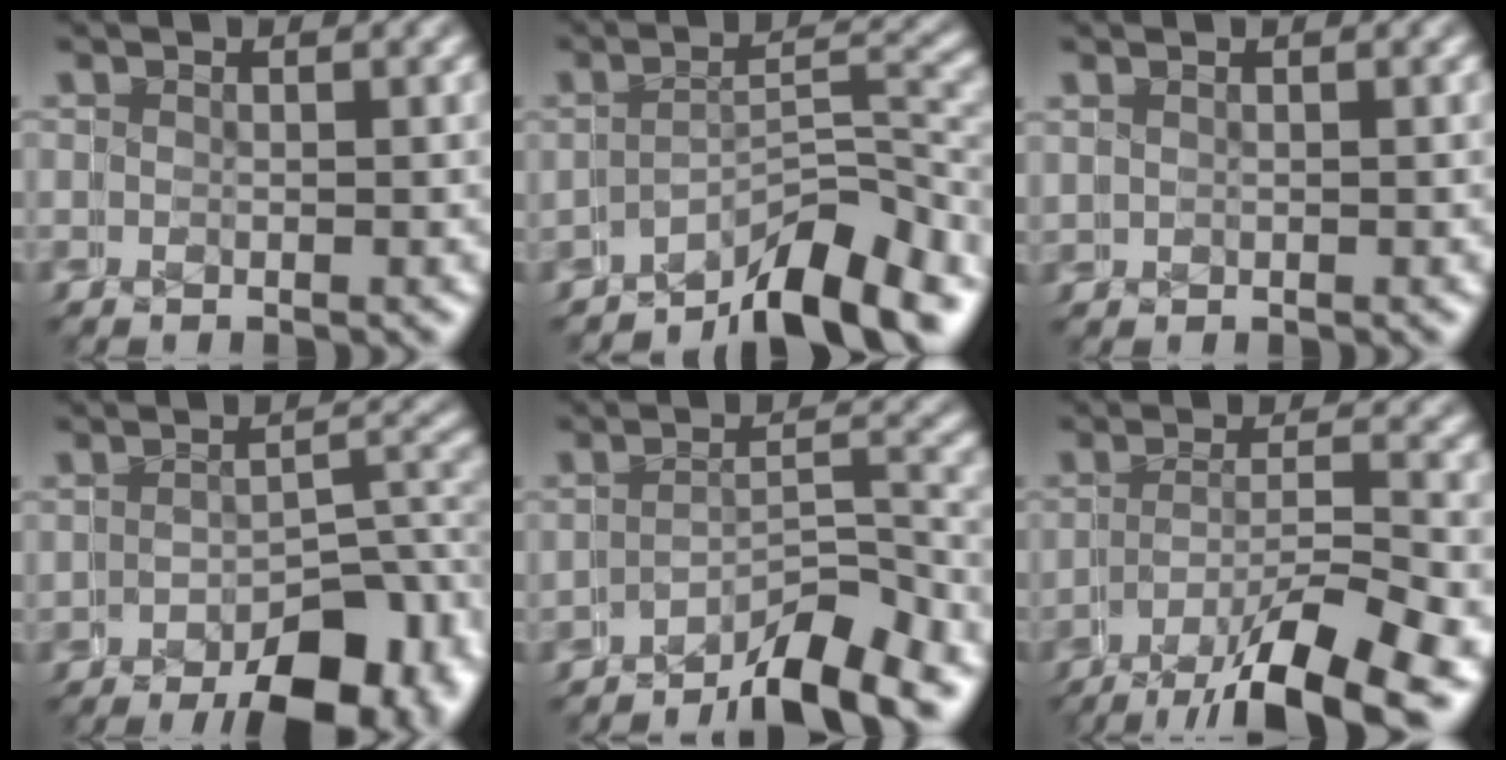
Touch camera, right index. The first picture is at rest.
{"total": 7.9, "force": [-6.5, 1.3, 4.3], "torque": [-0.020, 0.005, -0.094]}
{"total": 0.6, "force": [0.4, 0.0, -0.5], "torque": [0.011, 0.004, 0.004]}
{"total": 6.5, "force": [-4.4, 2.2, 4.2], "torque": [-0.016, 0.006, -0.067]}
{"total": 5.9, "force": [-5.5, 0.6, 2.2], "torque": [0.004, 0.010, -0.087]}
{"total": 7.9, "force": [-5.8, 1.7, 5.2], "torque": [-0.054, -0.005, -0.080]}